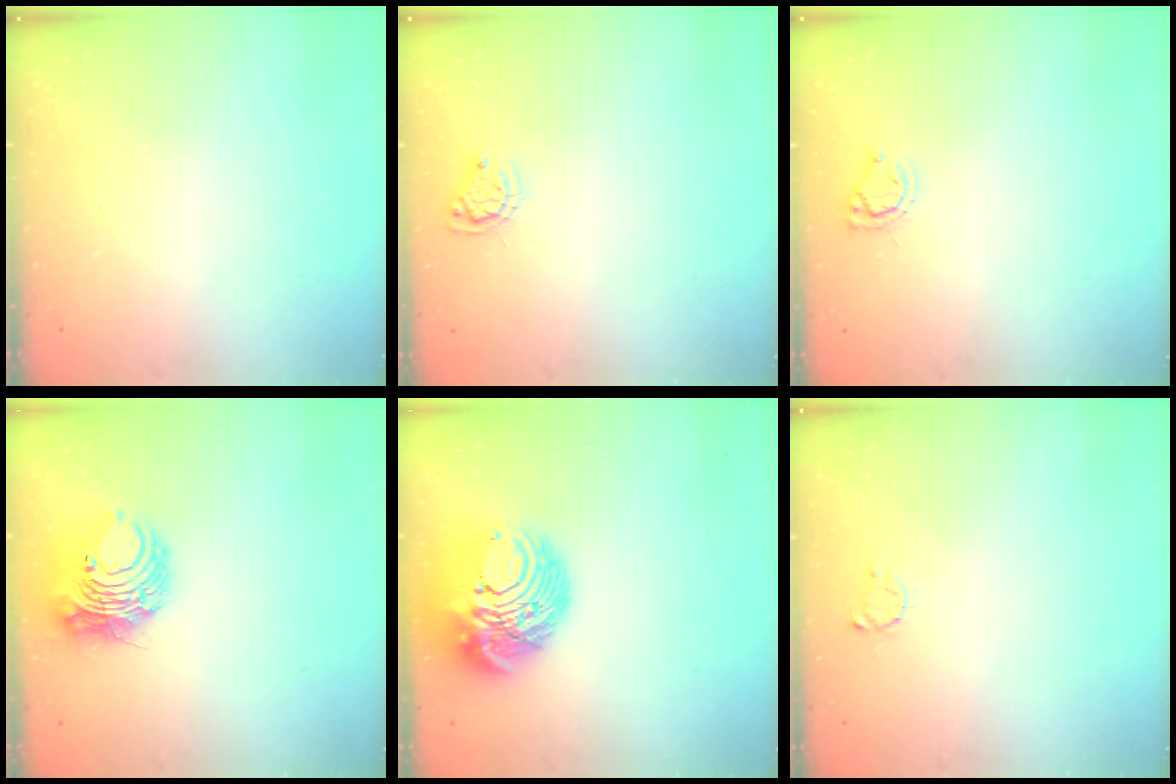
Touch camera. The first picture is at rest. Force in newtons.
{"total": 5.4, "press": 5.4, "slide": 0.4}
{"total": 6.1, "press": 6.1, "slide": 0.3}
{"total": 9.7, "press": 9.6, "slide": 1.4}
{"total": 16.5, "press": 16.4, "slide": 1.5}
{"total": 2.2, "press": 2.2, "slide": 0.4}